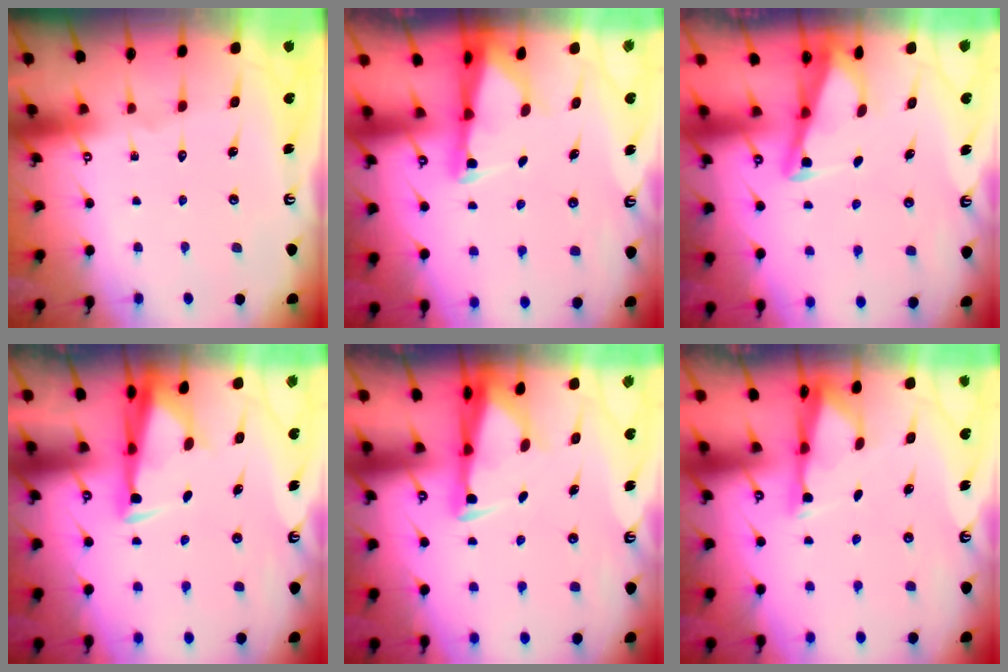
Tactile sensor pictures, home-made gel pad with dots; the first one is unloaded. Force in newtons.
{"total": 2.5, "press": 2.4, "slide": 0.5}
{"total": 2.7, "press": 2.7, "slide": 0.4}
{"total": 3.3, "press": 3.3, "slide": 0.7}
{"total": 2.9, "press": 2.7, "slide": 0.9}
{"total": 2.9, "press": 2.9, "slide": 0.6}